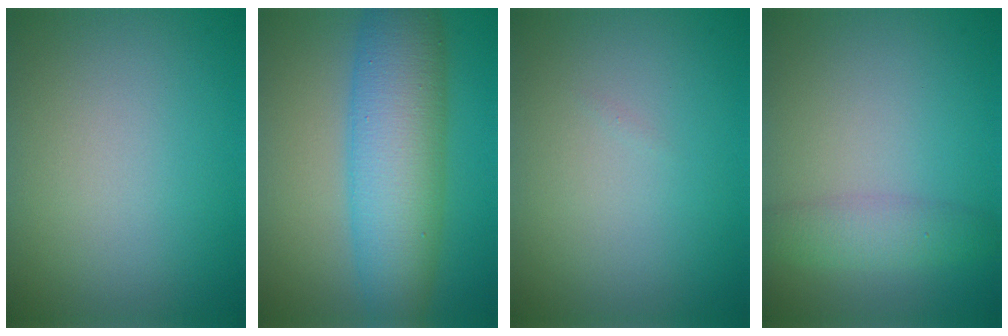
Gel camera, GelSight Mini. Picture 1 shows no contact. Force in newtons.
{"total": 8.5, "press": 8.5, "slide": 0.2}
{"total": 0.0}
{"total": 2.8, "press": 2.8, "slide": 0.1}